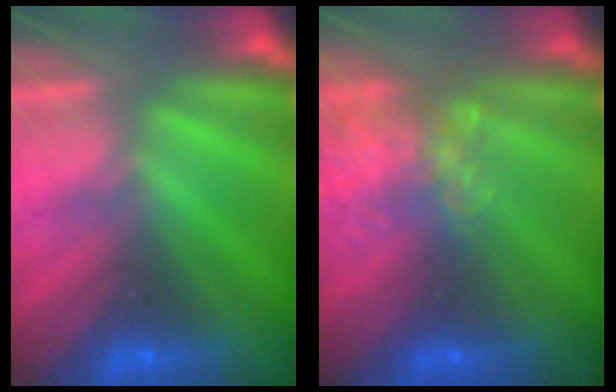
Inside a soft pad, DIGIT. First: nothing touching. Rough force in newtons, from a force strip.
{"total": 7.1}